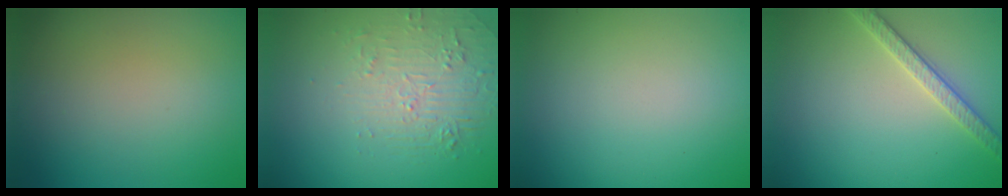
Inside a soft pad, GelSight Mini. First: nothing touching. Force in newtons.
{"total": 2.2, "press": 1.3, "slide": 1.8}
{"total": 0.0}
{"total": 2.6, "press": 2.6, "slide": 0.5}